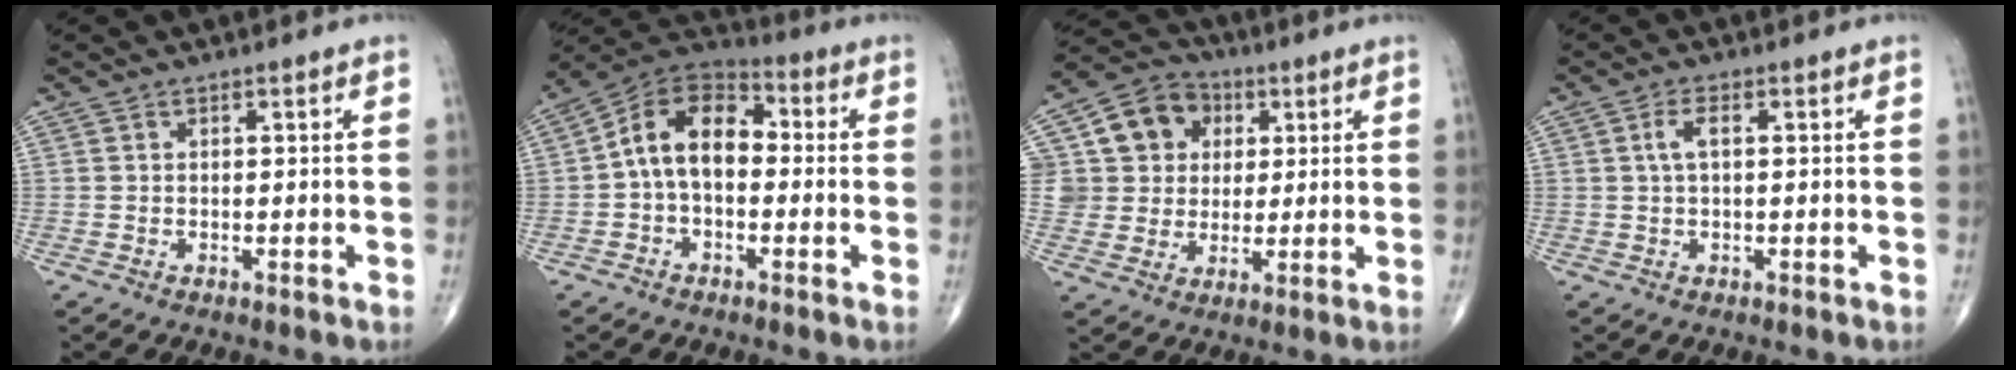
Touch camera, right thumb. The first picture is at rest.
{"total": 12.5, "force": [-0.2, 8.1, 9.4], "torque": [-0.140, 0.039, -0.020]}
{"total": 12.7, "force": [3.7, 11.2, 4.6], "torque": [-0.047, 0.009, 0.062]}
{"total": 3.0, "force": [0.6, 1.2, 2.7], "torque": [-0.061, 0.009, 0.012]}